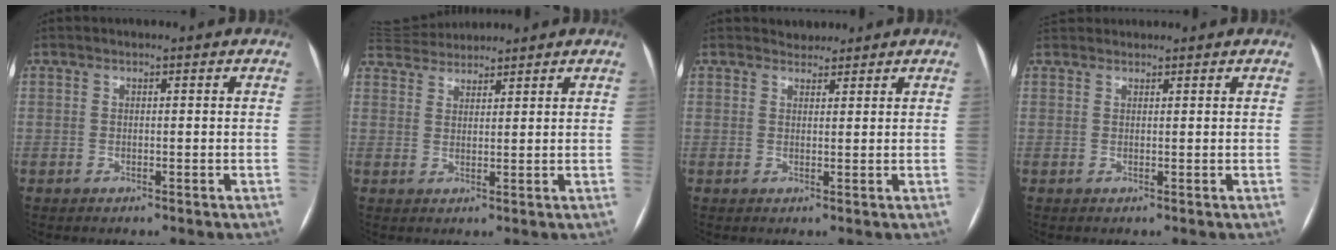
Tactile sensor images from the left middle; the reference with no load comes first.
{"total": 6.2, "force": [6.1, 0.8, 0.9], "torque": [-0.020, 0.031, 0.107]}
{"total": 1.9, "force": [1.7, 0.7, -0.3], "torque": [0.005, 0.006, 0.026]}
{"total": 3.3, "force": [3.2, 0.9, 0.3], "torque": [-0.005, 0.035, 0.057]}